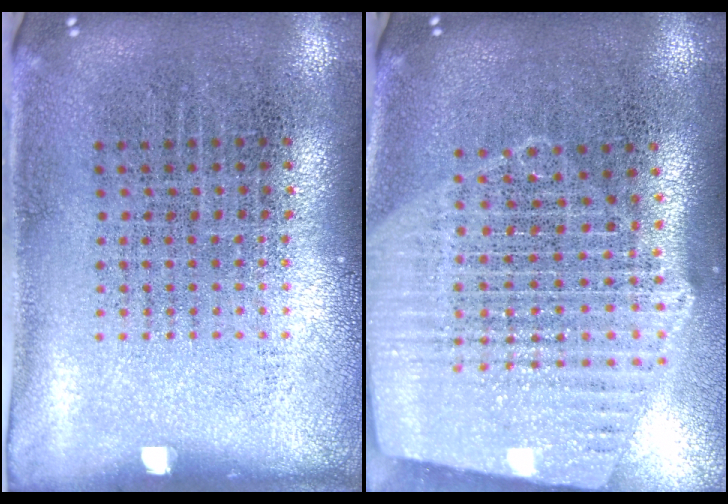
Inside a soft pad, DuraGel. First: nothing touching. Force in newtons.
{"total": 2.3, "press": 2.0, "slide": 1.1}